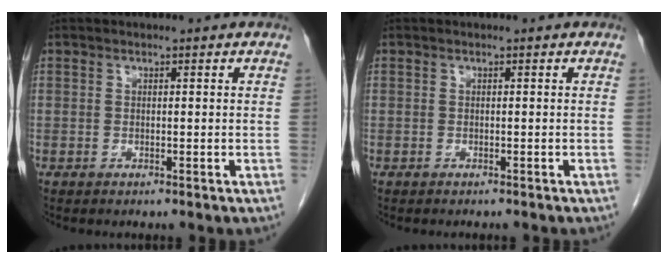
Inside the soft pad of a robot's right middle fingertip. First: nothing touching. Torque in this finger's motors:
{"motor_torque": [0.02, -0.03, -0.05, 0.00]}